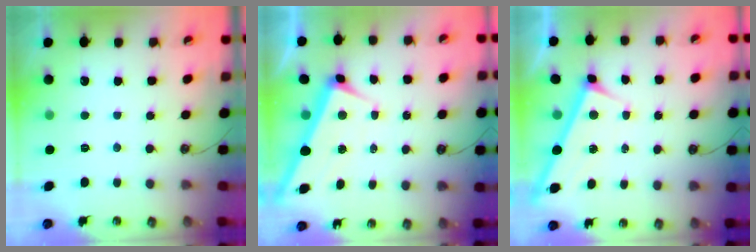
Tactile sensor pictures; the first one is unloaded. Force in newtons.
{"total": 2.8, "press": 2.8, "slide": 0.6}
{"total": 3.2, "press": 3.2, "slide": 0.3}